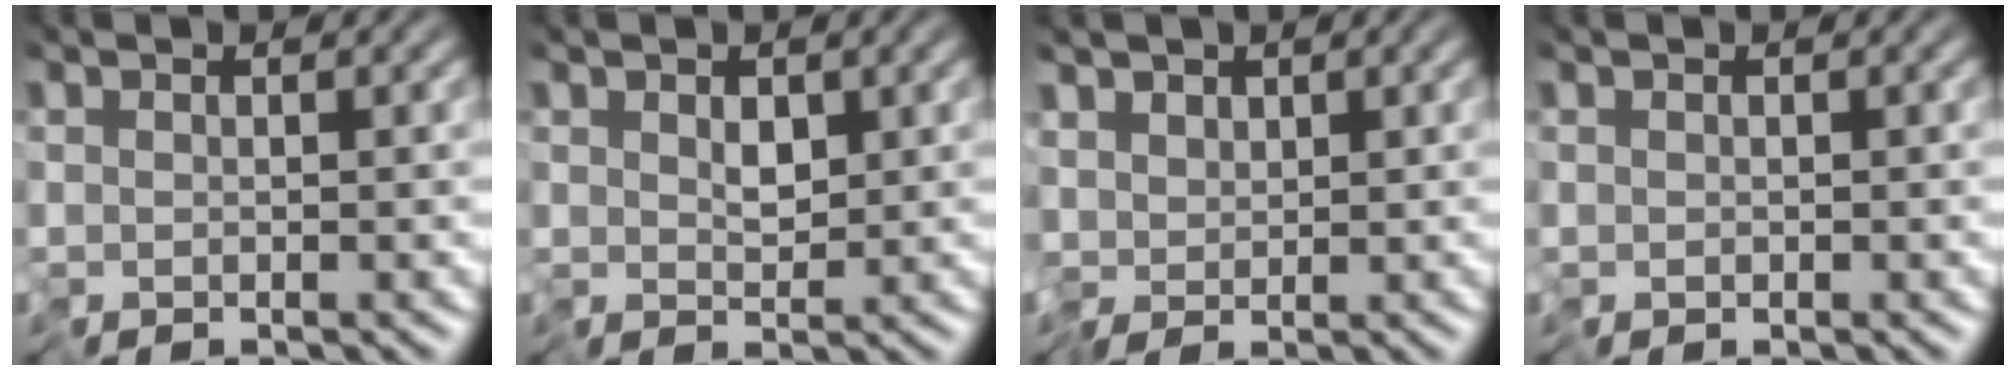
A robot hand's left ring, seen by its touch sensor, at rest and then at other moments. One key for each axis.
{"total": 1.4, "fx": 0.7, "fy": 0.7, "fz": 1.0, "tx": -0.019, "ty": 0.002, "tz": 0.015}
{"total": 1.5, "fx": 0.4, "fy": 1.4, "fz": 0.5, "tx": -0.009, "ty": 0.007, "tz": 0.002}
{"total": 0.0}